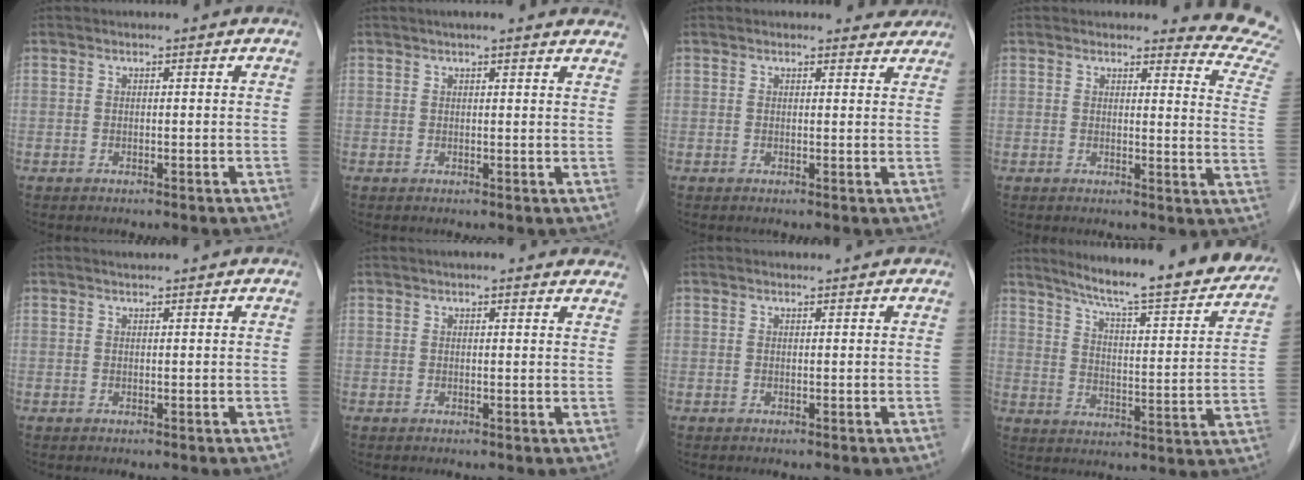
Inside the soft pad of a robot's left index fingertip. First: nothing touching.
{"total": 10.0, "force": [8.8, 1.4, 4.6], "torque": [-0.044, 0.016, 0.088]}
{"total": 2.8, "force": [2.7, 1.0, 0.0], "torque": [0.004, -0.005, 0.016]}
{"total": 9.0, "force": [9.0, -0.1, 0.0], "torque": [0.015, -0.106, 0.066]}
{"total": 2.4, "force": [2.2, 0.2, 1.0], "torque": [-0.012, 0.021, 0.031]}
{"total": 9.9, "force": [8.8, 1.9, 4.0], "torque": [-0.031, 0.015, 0.087]}
{"total": 1.6, "force": [1.5, 0.3, 0.4], "torque": [-0.012, 0.009, 0.021]}
{"total": 23.3, "force": [19.3, 2.8, 12.7], "torque": [-0.168, -0.034, 0.241]}